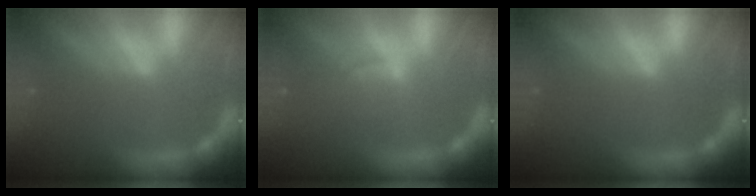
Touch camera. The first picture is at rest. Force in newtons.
{"total": 1.9}
{"total": 0.0}